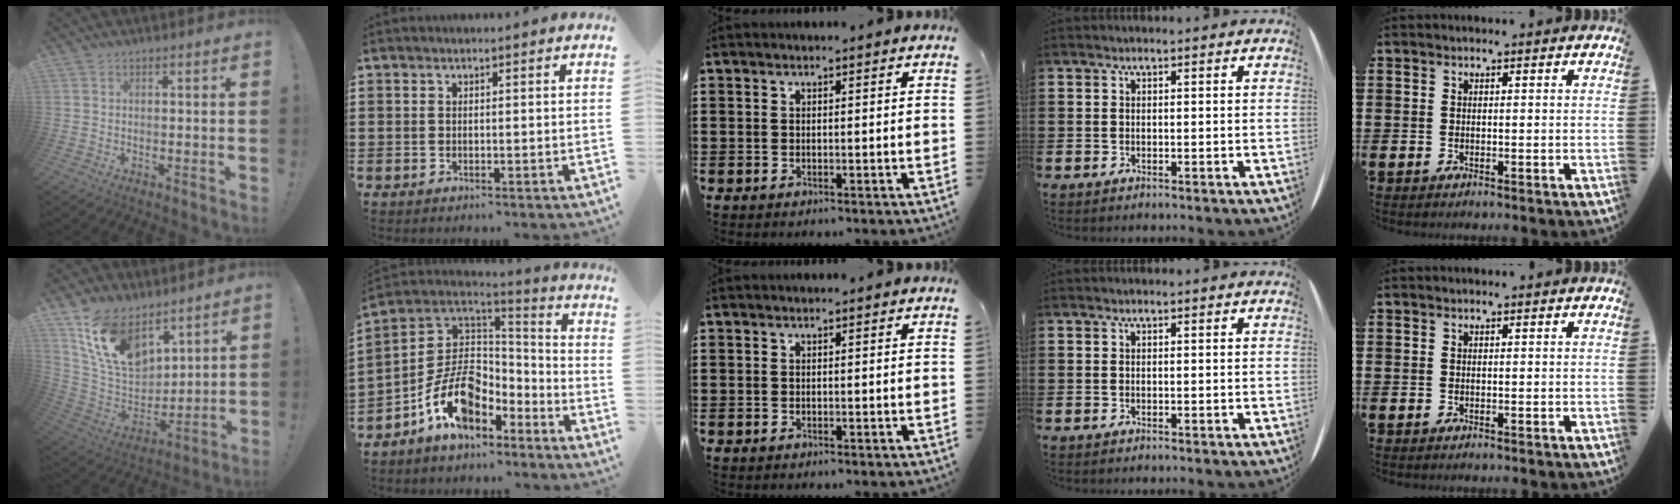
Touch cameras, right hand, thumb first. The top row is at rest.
{"thumb": {"total": 16.7, "force": [10.5, 9.3, 9.1], "torque": [-0.170, -0.062, 0.202]}, "index": {"total": 12.2, "force": [-5.5, 7.8, 7.6], "torque": [-0.159, 0.014, -0.105]}}